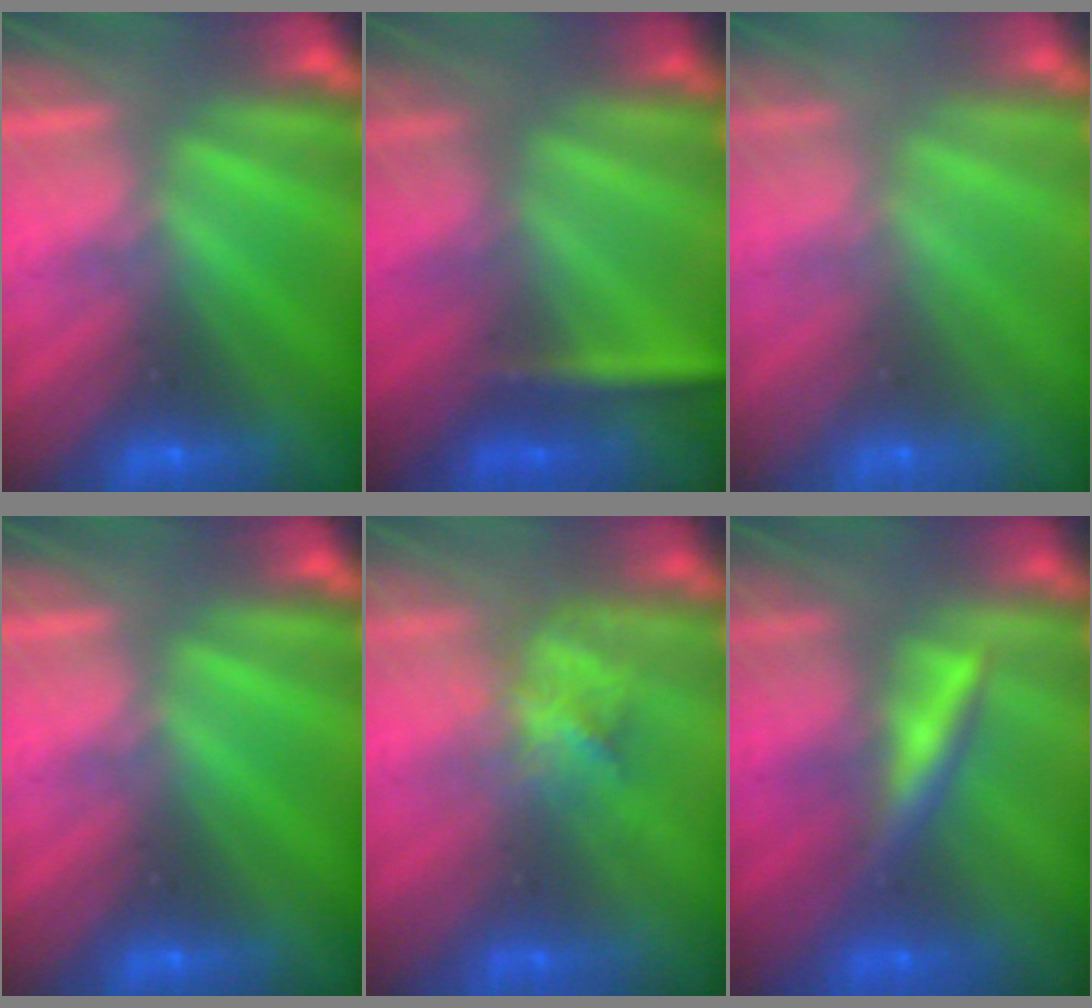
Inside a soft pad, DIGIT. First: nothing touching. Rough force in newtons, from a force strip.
{"total": 3.0}
{"total": 9.4}
{"total": 0.0}
{"total": 2.9}
{"total": 2.4}